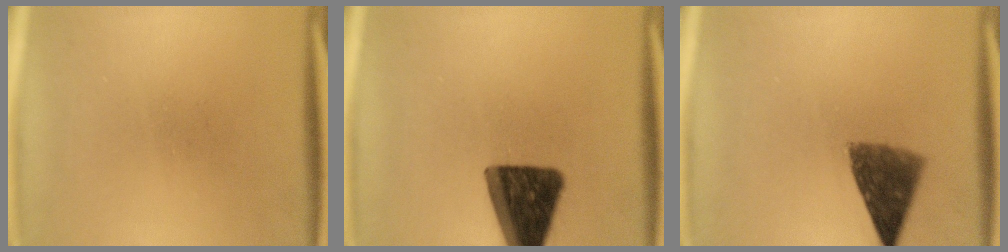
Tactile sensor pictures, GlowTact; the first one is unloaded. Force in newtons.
{"total": 14.1}
{"total": 7.8}